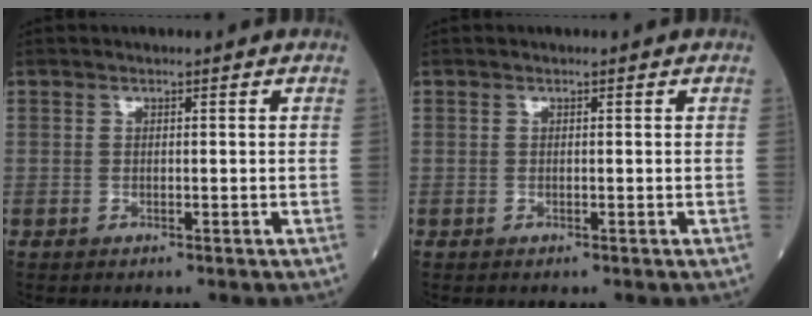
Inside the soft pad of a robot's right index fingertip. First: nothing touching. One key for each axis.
{"total": 0.0}